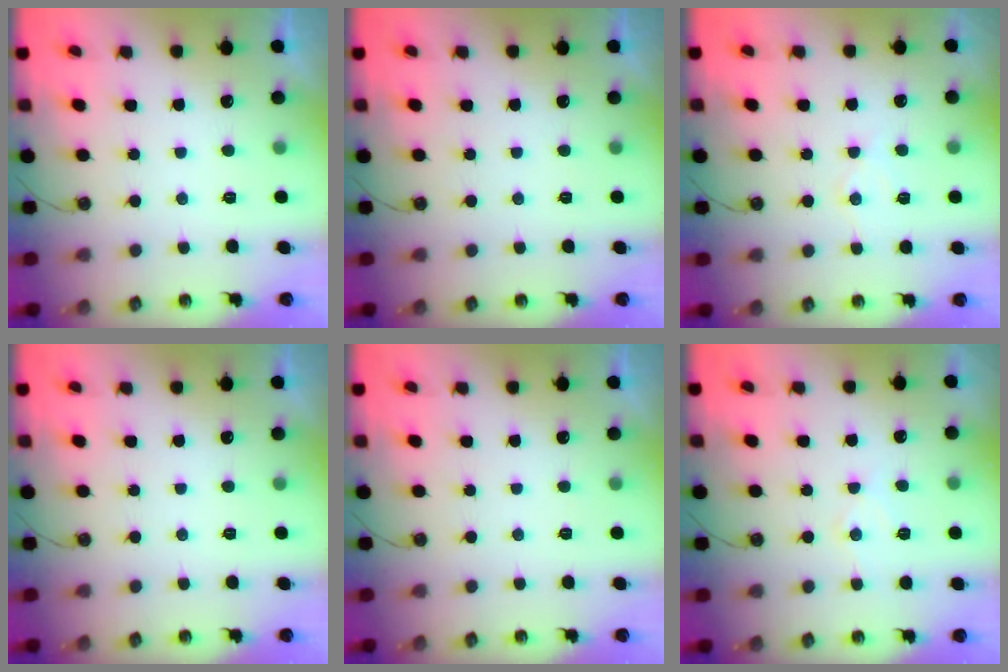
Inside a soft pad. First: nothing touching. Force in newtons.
{"total": 0.0}
{"total": 7.6, "press": 7.6, "slide": 0.6}
{"total": 0.0}
{"total": 0.0}
{"total": 6.8, "press": 6.7, "slide": 0.4}